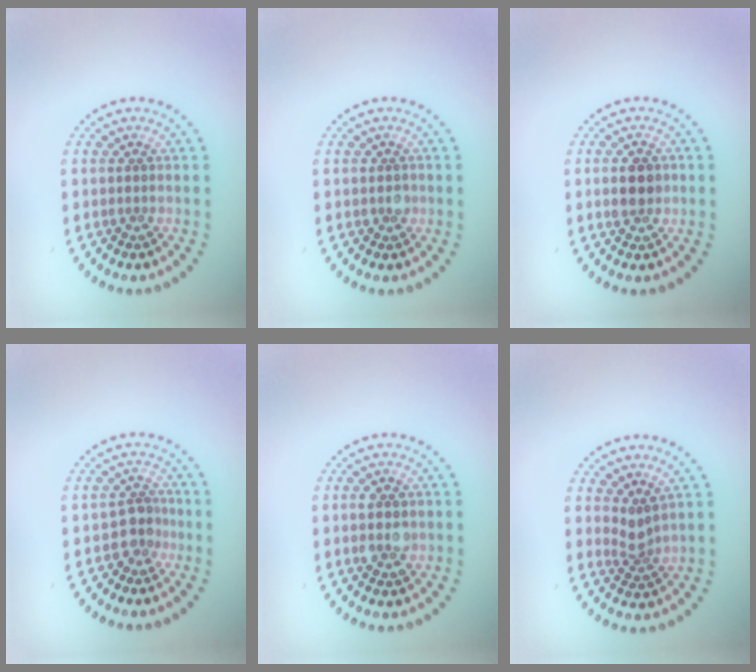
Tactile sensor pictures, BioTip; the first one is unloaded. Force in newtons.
{"total": 0.8, "press": 0.7, "slide": 0.4}
{"total": 3.0, "press": 3.0, "slide": 0.1}
{"total": 2.1, "press": 1.6, "slide": 1.4}
{"total": 2.7, "press": 2.7, "slide": 0.2}
{"total": 2.0, "press": 1.4, "slide": 1.4}